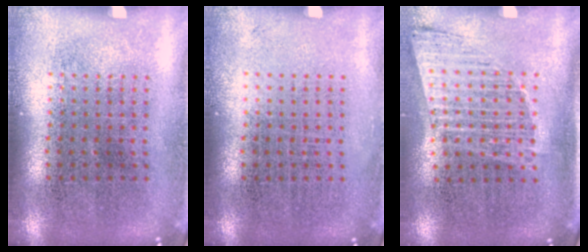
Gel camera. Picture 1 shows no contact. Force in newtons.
{"total": 0.0}
{"total": 1.2, "press": 1.0, "slide": 0.6}